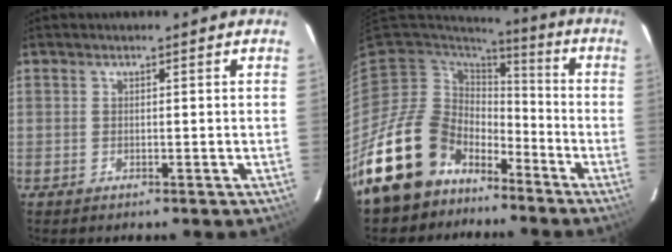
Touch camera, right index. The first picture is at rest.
{"total": 19.4, "force": [-12.6, 13.2, 6.4], "torque": [-0.168, 0.015, -0.200]}